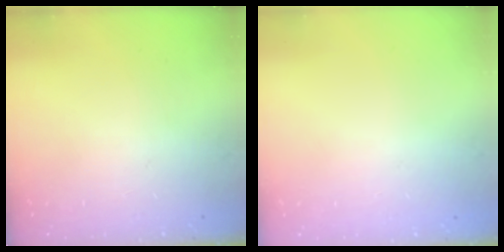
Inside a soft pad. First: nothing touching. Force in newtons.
{"total": 0.0}